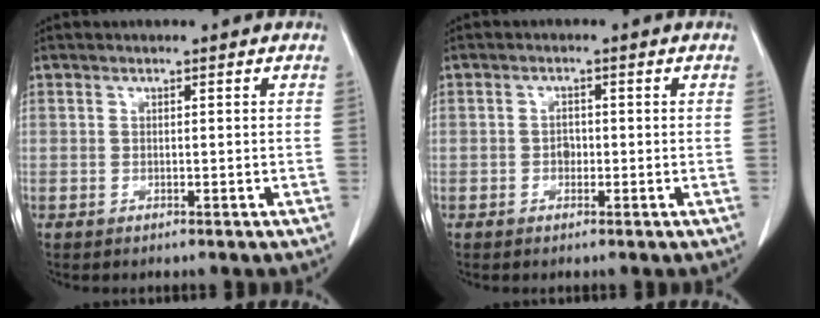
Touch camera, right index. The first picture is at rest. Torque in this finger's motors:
{"motor_torque": [0.24, -0.17, 0.09, 0.03]}